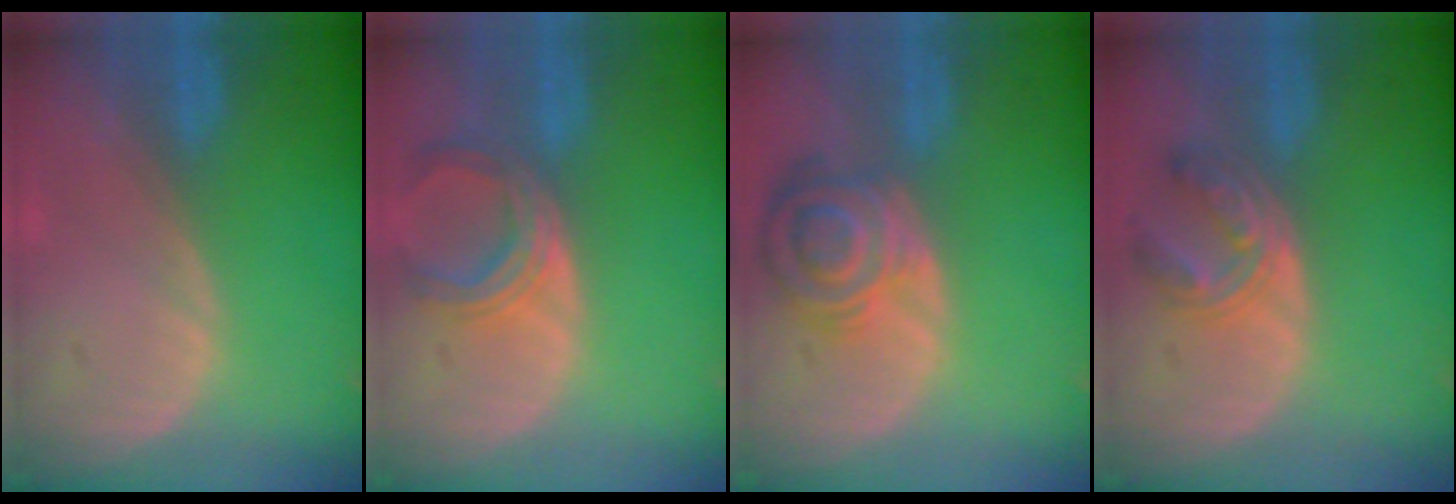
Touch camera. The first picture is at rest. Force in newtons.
{"total": 5.7, "press": 5.7, "slide": 0.5}
{"total": 8.2, "press": 7.3, "slide": 3.8}
{"total": 5.5, "press": 5.5, "slide": 0.5}